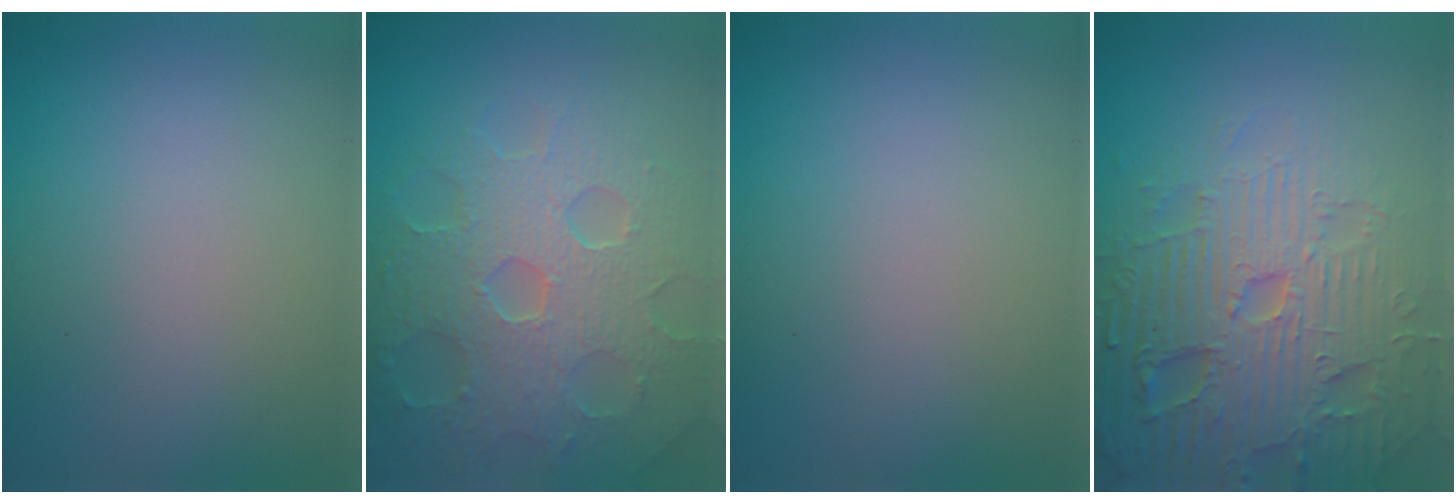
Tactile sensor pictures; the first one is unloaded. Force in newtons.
{"total": 8.7, "press": 6.1, "slide": 6.1}
{"total": 0.0}
{"total": 7.8, "press": 7.6, "slide": 1.9}